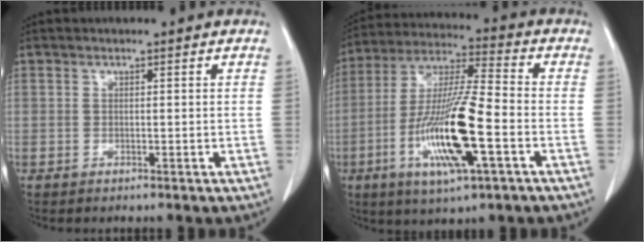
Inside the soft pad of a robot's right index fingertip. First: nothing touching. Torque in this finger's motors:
{"motor_torque": [2.14, 0.00, 1.04, 0.20]}